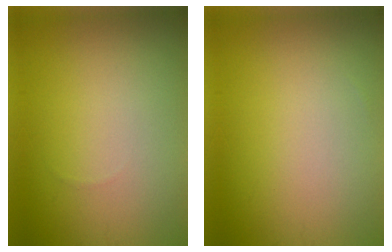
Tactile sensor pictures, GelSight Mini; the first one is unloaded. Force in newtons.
{"total": 0.0}